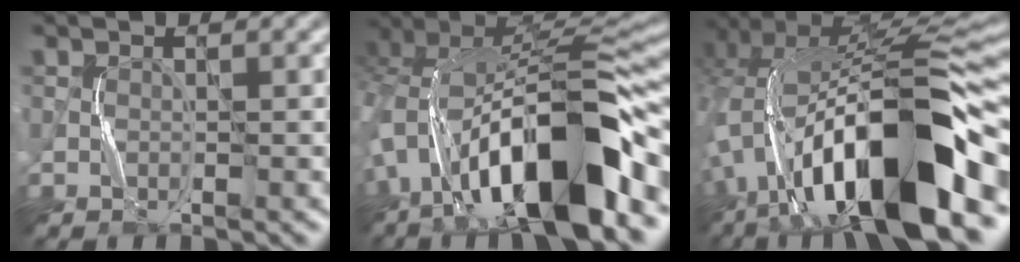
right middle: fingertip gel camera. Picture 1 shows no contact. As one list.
[{"total": 15.5, "force": [-6.3, 6.0, 12.9], "torque": [-0.213, 0.020, -0.103]}, {"total": 16.9, "force": [-5.9, 6.5, 14.4], "torque": [-0.240, 0.022, -0.106]}]